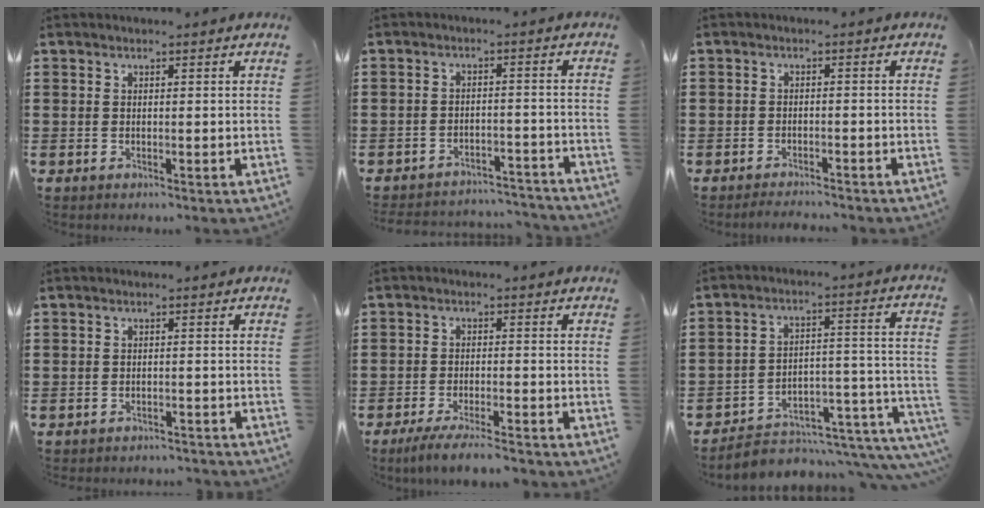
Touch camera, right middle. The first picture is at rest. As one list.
[{"total": 3.7, "force": [-3.7, 0.3, 0.0], "torque": [-0.005, -0.001, -0.078]}, {"total": 2.1, "force": [-2.1, 0.1, -0.2], "torque": [-0.004, -0.001, -0.045]}, {"total": 1.7, "force": [-1.7, 0.0, -0.2], "torque": [-0.003, -0.001, -0.038]}, {"total": 4.0, "force": [-3.6, 0.0, 1.8], "torque": [-0.037, -0.010, -0.066]}, {"total": 5.4, "force": [-4.4, 2.2, 2.3], "torque": [-0.038, -0.009, -0.078]}]